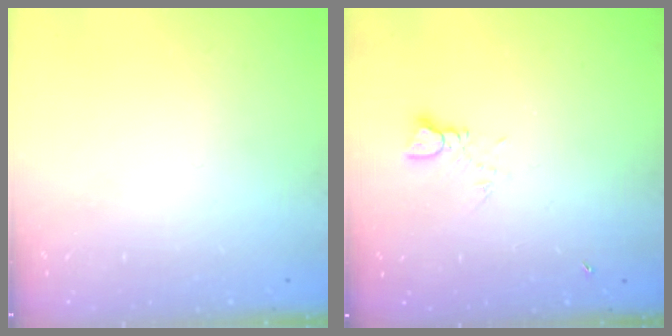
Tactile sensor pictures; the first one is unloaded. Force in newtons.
{"total": 2.2, "press": 2.2, "slide": 0.1}